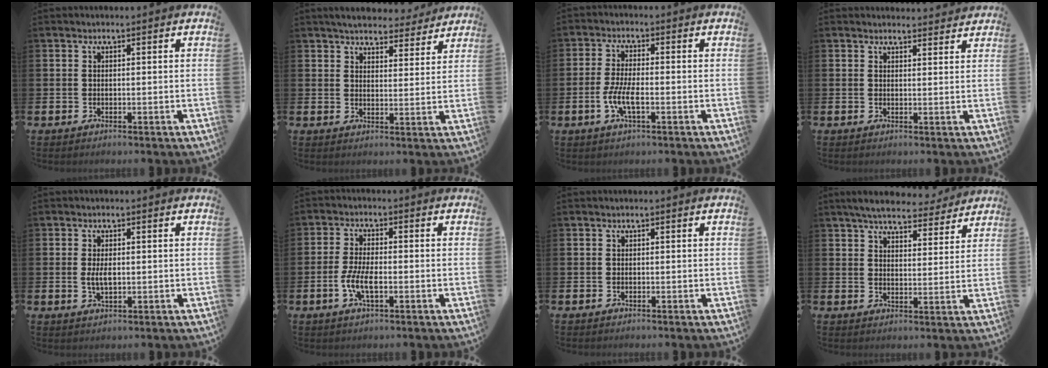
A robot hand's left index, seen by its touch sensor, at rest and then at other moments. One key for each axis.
{"total": 5.3, "fx": 5.1, "fy": 1.1, "fz": 0.9, "tx": -0.026, "ty": -0.029, "tz": 0.090}
{"total": 4.4, "fx": -1.3, "fy": 1.3, "fz": 4.0, "tx": -0.085, "ty": 0.003, "tz": -0.026}
{"total": 2.2, "fx": 2.1, "fy": 0.4, "fz": -0.1, "tx": 0.006, "ty": -0.013, "tz": 0.037}
{"total": 2.2, "fx": 0.1, "fy": 1.0, "fz": 2.0, "tx": -0.030, "ty": 0.000, "tz": -0.003}
{"total": 4.5, "fx": -1.2, "fy": 1.7, "fz": 4.0, "tx": -0.080, "ty": 0.000, "tz": -0.025}
{"total": 0.0}
{"total": 6.1, "fx": 5.7, "fy": 1.2, "fz": 1.5, "tx": -0.041, "ty": -0.031, "tz": 0.101}